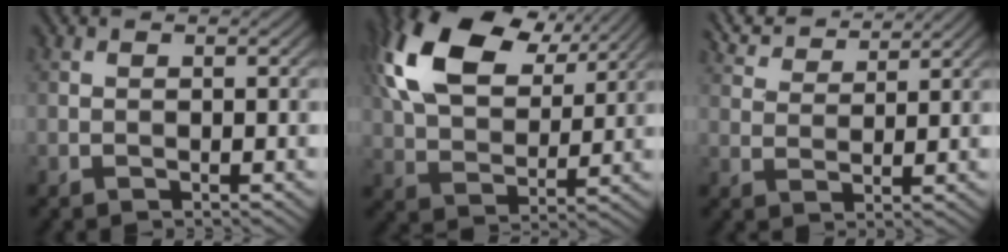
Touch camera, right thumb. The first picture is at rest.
{"total": 15.9, "force": [7.3, 9.0, 10.9], "torque": [-0.257, 0.023, 0.137]}
{"total": 6.2, "force": [5.6, 1.2, 2.5], "torque": [-0.073, 0.015, 0.107]}